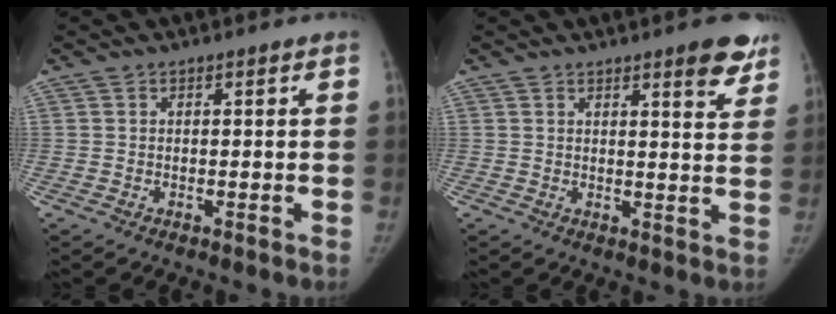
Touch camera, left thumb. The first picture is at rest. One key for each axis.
{"total": 6.5, "fx": 4.4, "fy": 1.5, "fz": 4.6, "tx": -0.038, "ty": -0.024, "tz": 0.053}